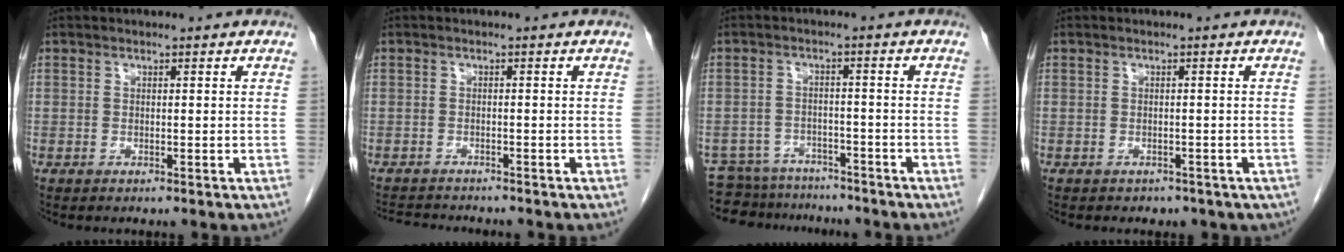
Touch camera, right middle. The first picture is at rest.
{"total": 5.0, "force": [-4.8, 0.7, 1.2], "torque": [-0.015, -0.009, -0.074]}
{"total": 10.2, "force": [-9.5, 3.7, 1.1], "torque": [-0.024, 0.010, -0.133]}
{"total": 4.0, "force": [-3.1, 2.3, 1.0], "torque": [-0.015, 0.005, -0.028]}